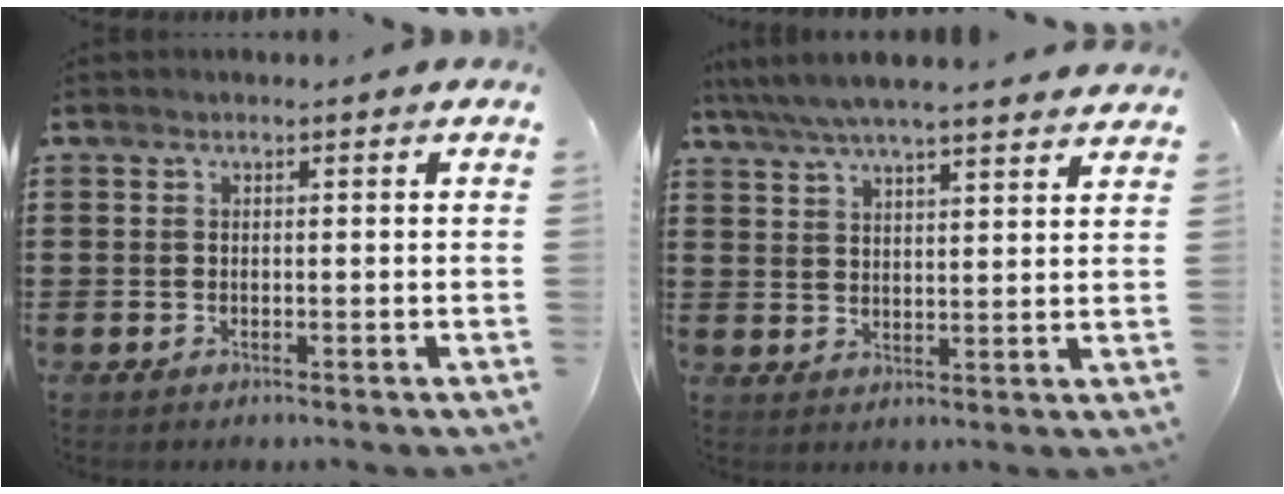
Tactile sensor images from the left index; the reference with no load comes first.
{"total": 5.2, "force": [4.8, 0.2, 2.0], "torque": [-0.055, -0.019, 0.084]}